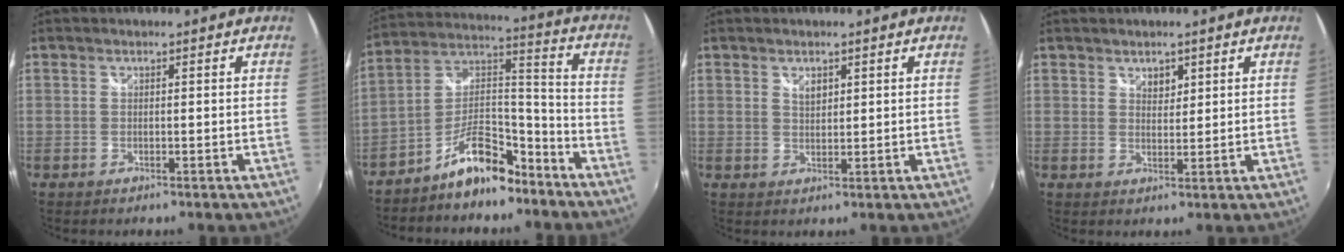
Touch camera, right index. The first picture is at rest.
{"total": 11.9, "force": [-8.5, 4.5, 7.0], "torque": [-0.132, 0.049, -0.139]}
{"total": 2.2, "force": [1.2, 1.2, 1.3], "torque": [-0.017, 0.001, 0.022]}
{"total": 2.3, "force": [1.5, 1.5, 0.8], "torque": [-0.008, 0.002, 0.026]}